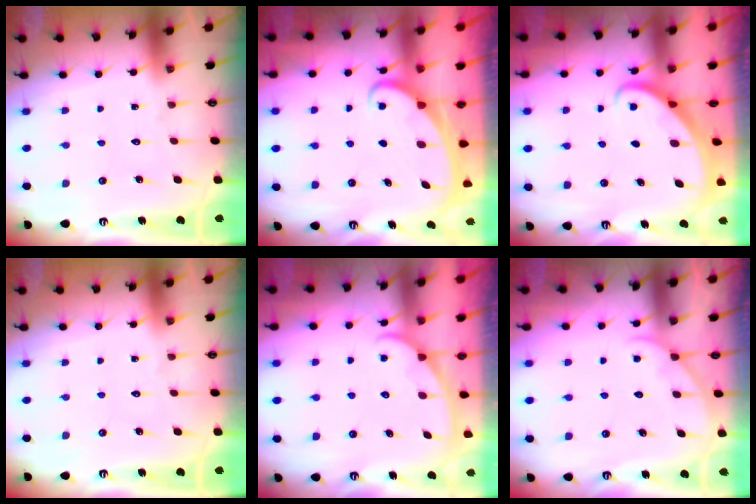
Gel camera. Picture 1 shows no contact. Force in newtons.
{"total": 2.4, "press": 2.3, "slide": 0.3}
{"total": 2.8, "press": 2.8, "slide": 0.2}
{"total": 0.0}
{"total": 1.4, "press": 1.4, "slide": 0.2}
{"total": 2.9, "press": 2.9, "slide": 0.3}